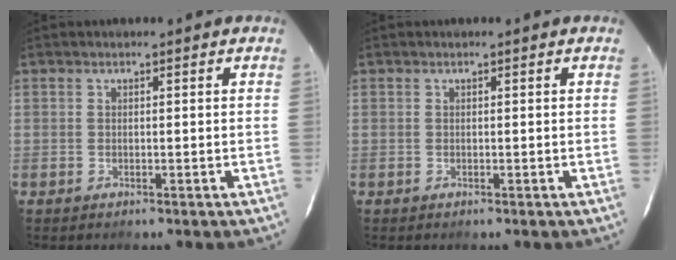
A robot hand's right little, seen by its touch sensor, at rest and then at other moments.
{"total": 0.0}